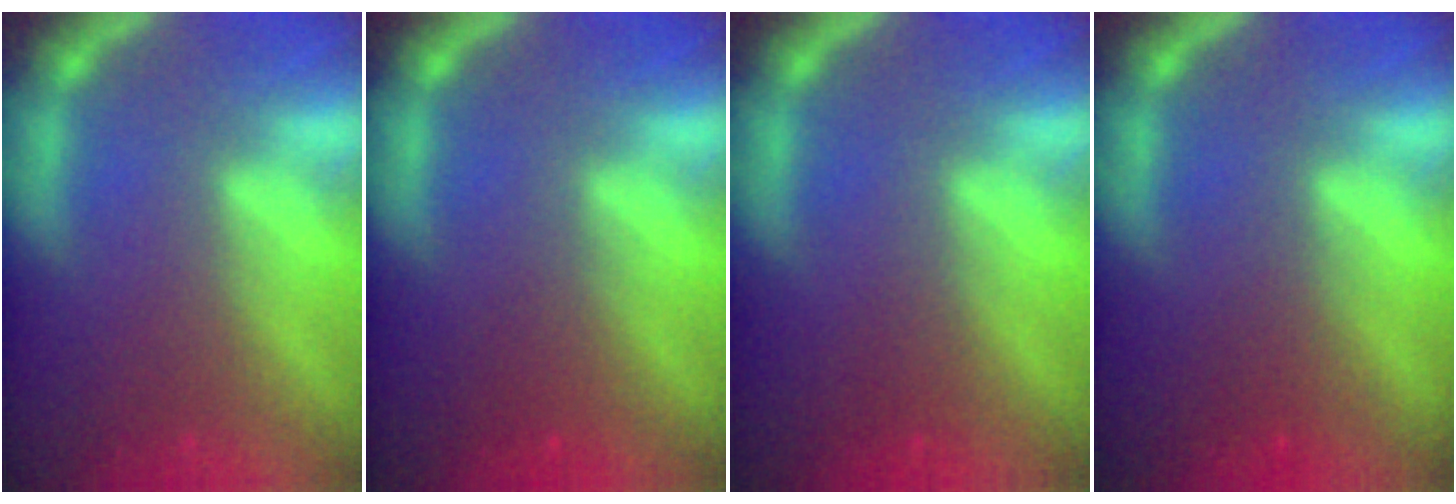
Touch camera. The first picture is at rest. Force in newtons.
{"total": 1.4}
{"total": 1.0}
{"total": 1.5}